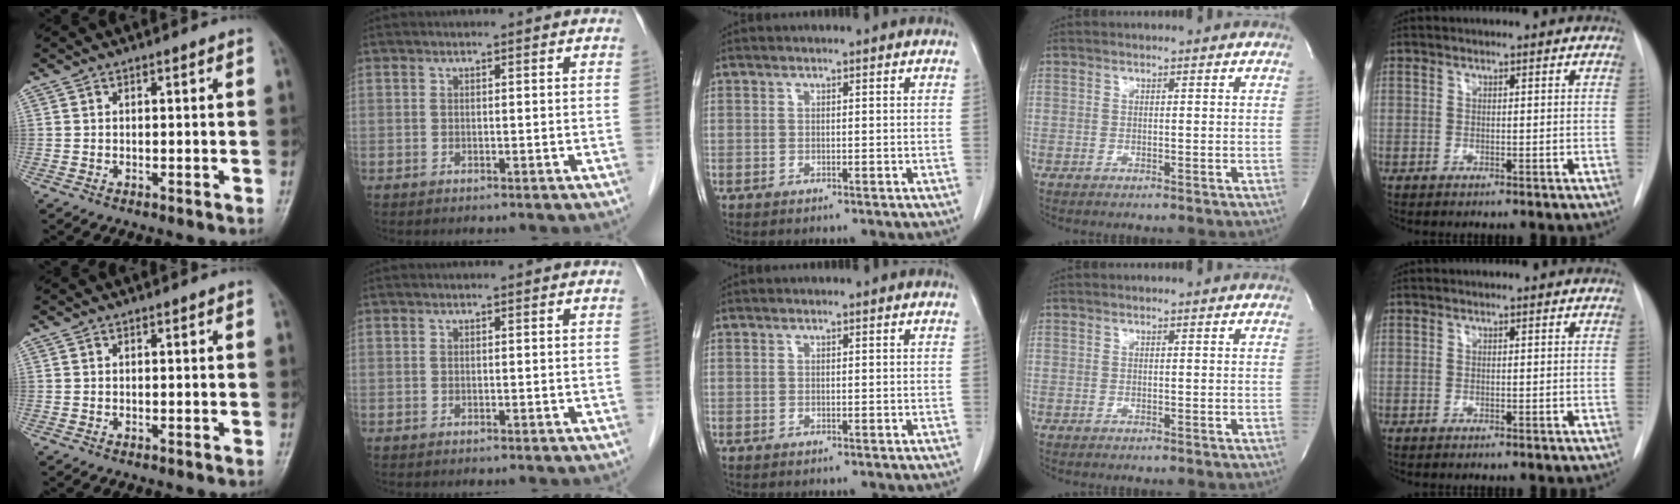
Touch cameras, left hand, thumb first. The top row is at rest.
{}